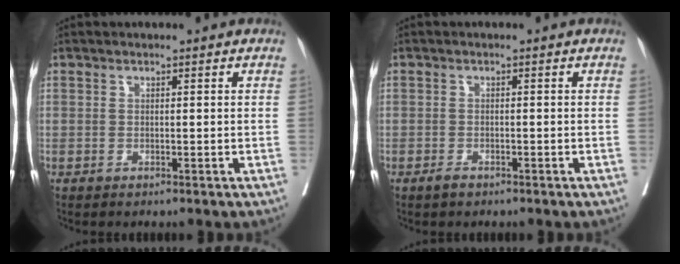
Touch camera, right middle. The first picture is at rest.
{"total": 1.2, "force": [-1.0, 0.5, 0.6], "torque": [-0.012, 0.000, -0.014]}